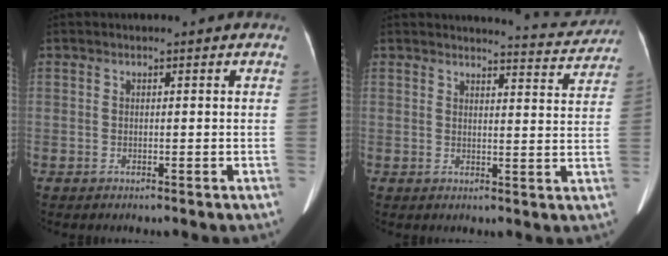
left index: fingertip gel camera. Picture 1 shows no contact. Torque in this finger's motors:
{"motor_torque": [0.15, -0.62, -0.12, -0.05]}